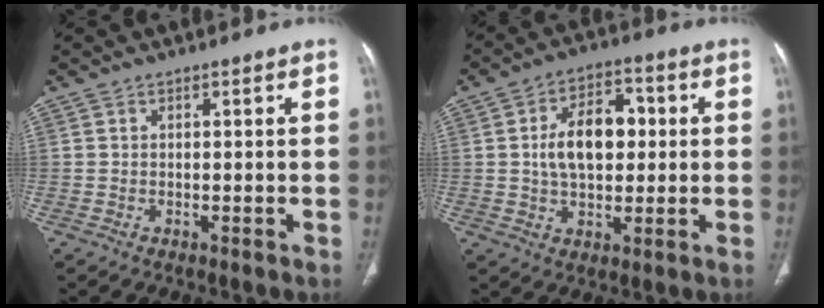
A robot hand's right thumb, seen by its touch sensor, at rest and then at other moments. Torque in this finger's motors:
{"motor_torque": [-0.16, 0.27, 0.74, 0.30, 0.15]}